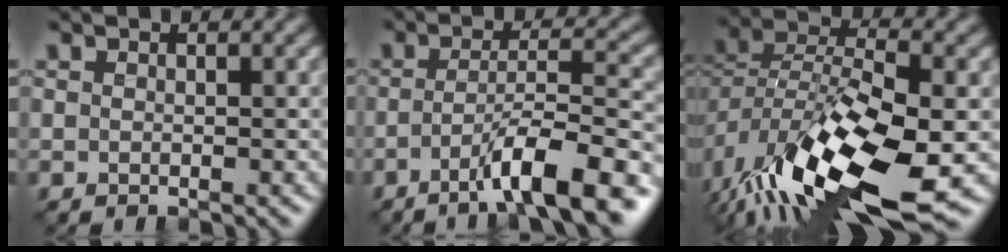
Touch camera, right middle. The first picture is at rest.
{"total": 7.8, "force": [-4.2, 1.3, 6.5], "torque": [-0.100, 0.010, -0.072]}
{"total": 13.6, "force": [-6.0, 6.1, 10.5], "torque": [-0.202, -0.025, -0.106]}